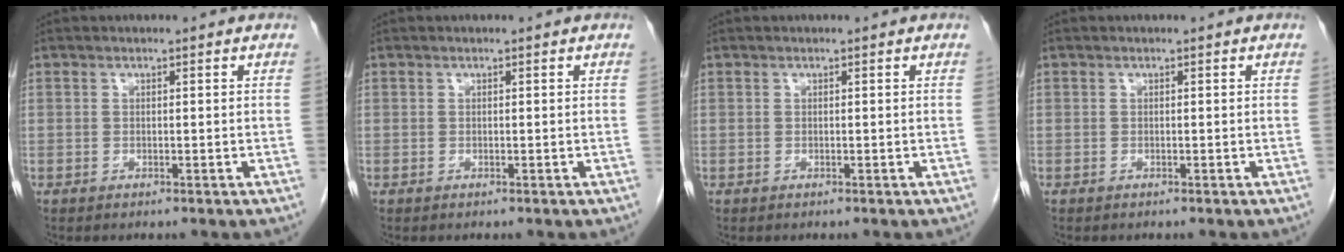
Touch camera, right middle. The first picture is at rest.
{"total": 0.0}
{"total": 0.0}
{"total": 0.0}